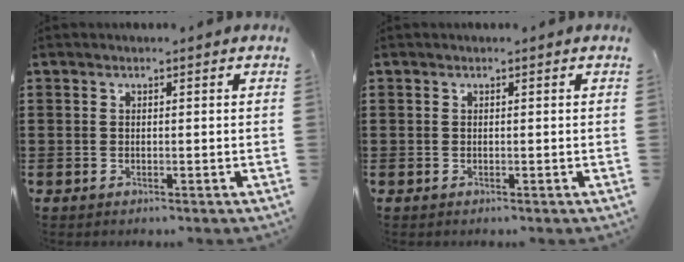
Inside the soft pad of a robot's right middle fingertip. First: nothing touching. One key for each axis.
{"total": 0.0}